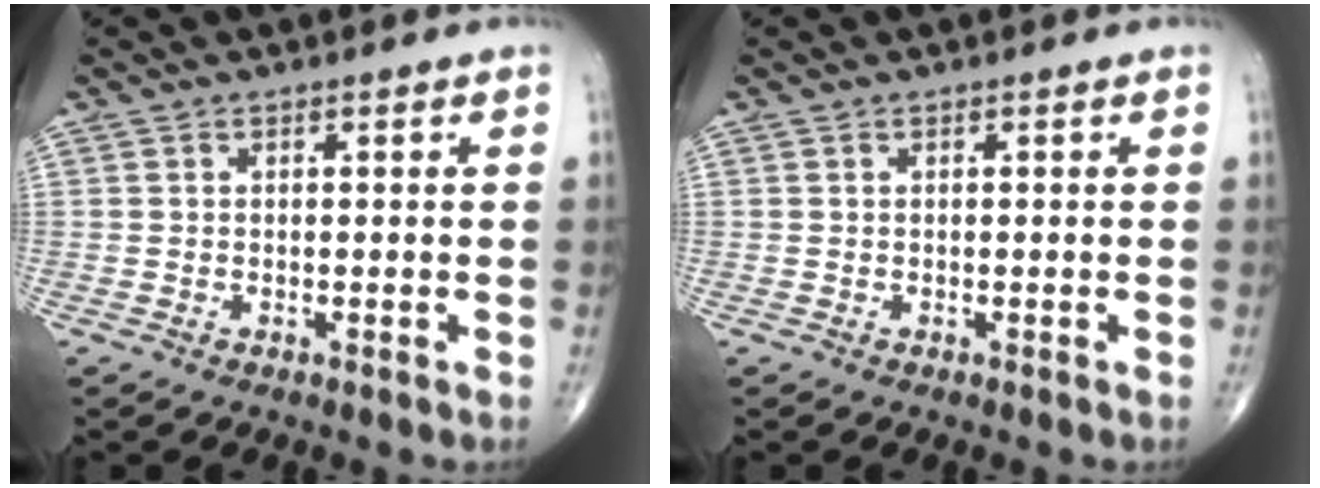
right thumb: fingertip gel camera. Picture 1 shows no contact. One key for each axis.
{"total": 0.0}